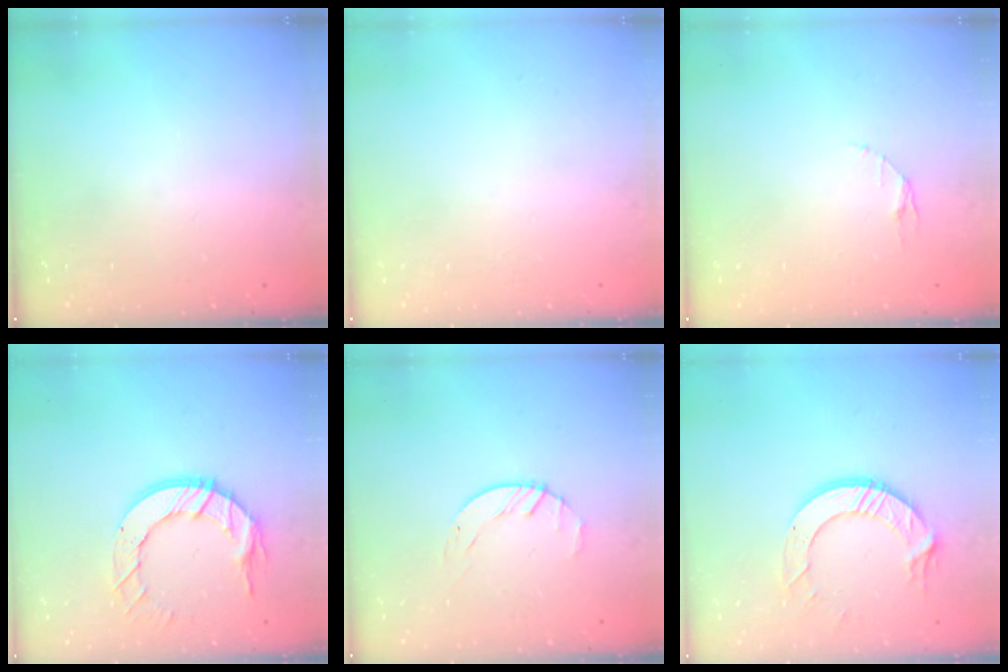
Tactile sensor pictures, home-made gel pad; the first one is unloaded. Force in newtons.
{"total": 0.0}
{"total": 3.5, "press": 3.4, "slide": 0.4}
{"total": 12.3, "press": 12.3, "slide": 1.2}
{"total": 1.6, "press": 1.6, "slide": 0.3}
{"total": 11.1, "press": 11.0, "slide": 1.1}